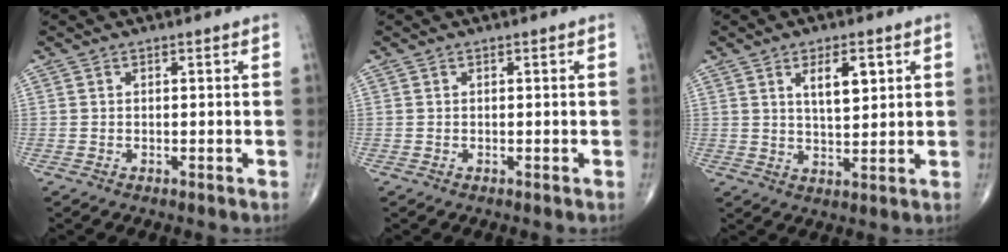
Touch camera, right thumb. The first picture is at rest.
{"total": 0.0}
{"total": 6.8, "force": [2.7, 2.7, 5.6], "torque": [-0.082, -0.018, 0.049]}